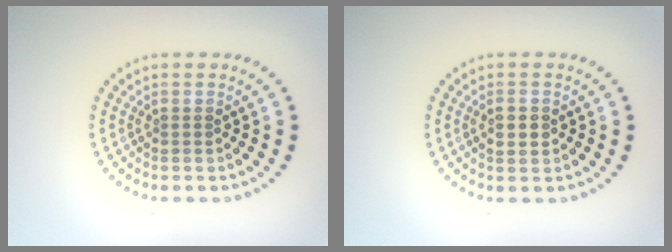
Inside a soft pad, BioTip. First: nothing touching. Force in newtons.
{"total": 1.5, "press": 1.5, "slide": 0.2}